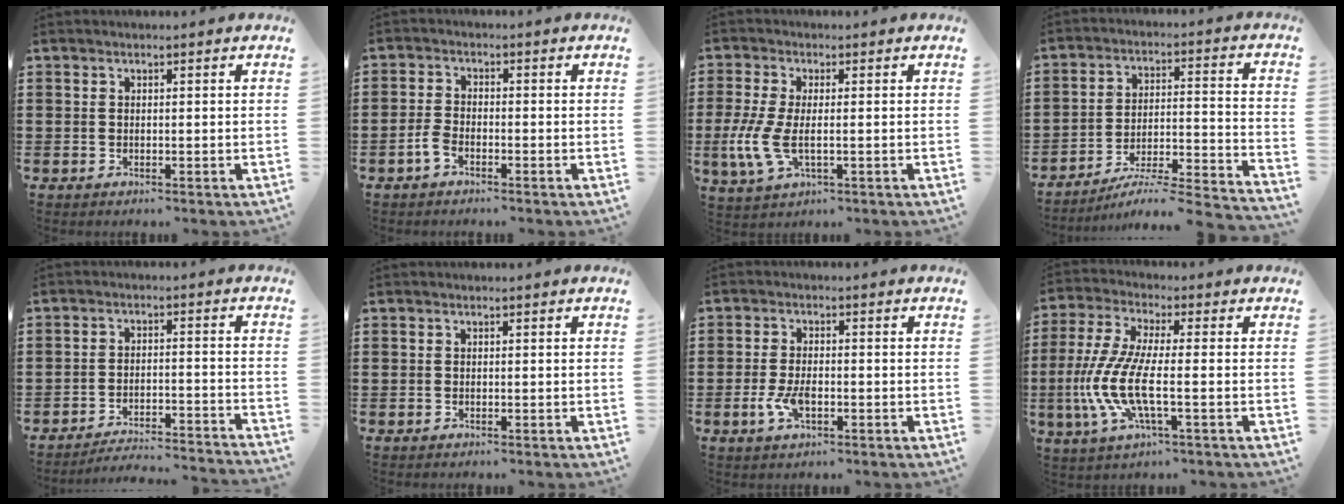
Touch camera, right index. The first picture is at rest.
{"total": 2.6, "force": [-1.7, 1.0, 1.6], "torque": [-0.044, 0.000, -0.036]}
{"total": 6.2, "force": [-1.2, 2.8, 5.4], "torque": [-0.137, -0.013, -0.027]}
{"total": 4.2, "force": [-3.6, 0.0, 2.2], "torque": [-0.044, -0.026, -0.074]}
{"total": 3.8, "force": [-3.8, -0.2, 0.6], "torque": [-0.017, -0.003, -0.079]}
{"total": 0.0}
{"total": 4.1, "force": [-1.2, 1.9, 3.5], "torque": [-0.080, -0.004, -0.025]}
{"total": 9.7, "force": [-2.4, 2.4, 9.0], "torque": [-0.227, -0.026, -0.058]}